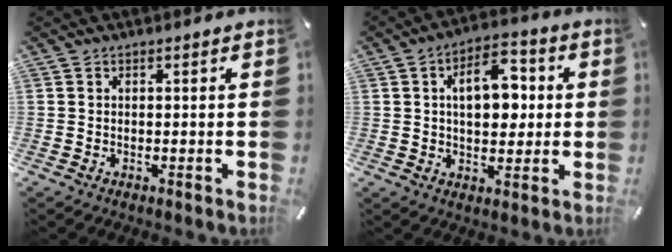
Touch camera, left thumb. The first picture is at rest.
{"total": 11.1, "force": [1.6, 7.2, 8.3], "torque": [-0.108, 0.000, 0.023]}